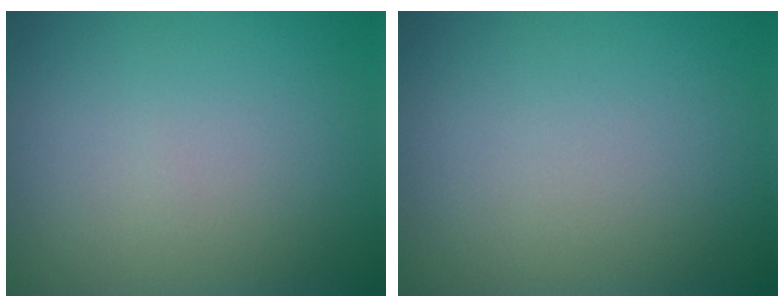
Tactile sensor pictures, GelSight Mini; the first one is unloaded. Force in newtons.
{"total": 0.0}